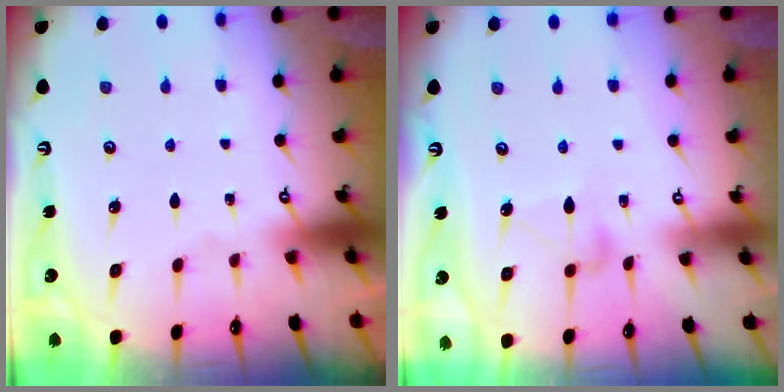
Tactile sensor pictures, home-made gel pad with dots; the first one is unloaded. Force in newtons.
{"total": 7.2, "press": 7.2, "slide": 0.4}